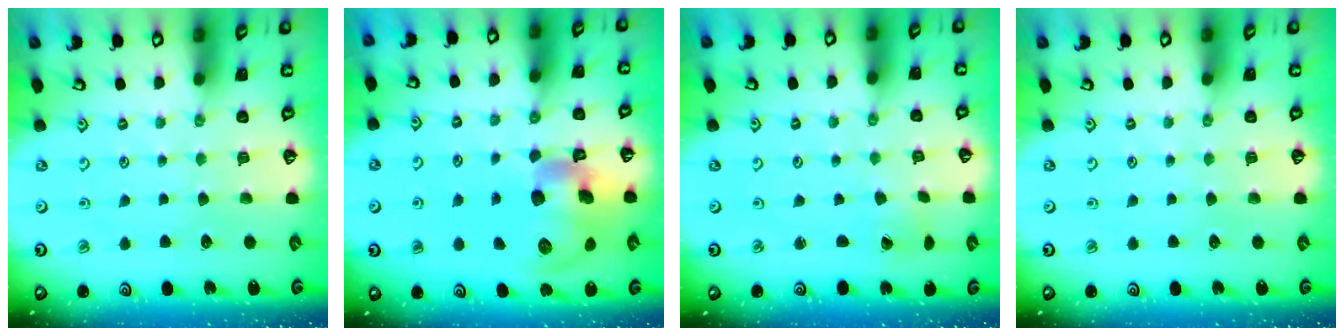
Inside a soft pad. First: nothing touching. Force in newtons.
{"total": 16.9, "press": 16.7, "slide": 3.0}
{"total": 0.9, "press": 0.8, "slide": 0.4}
{"total": 0.0}